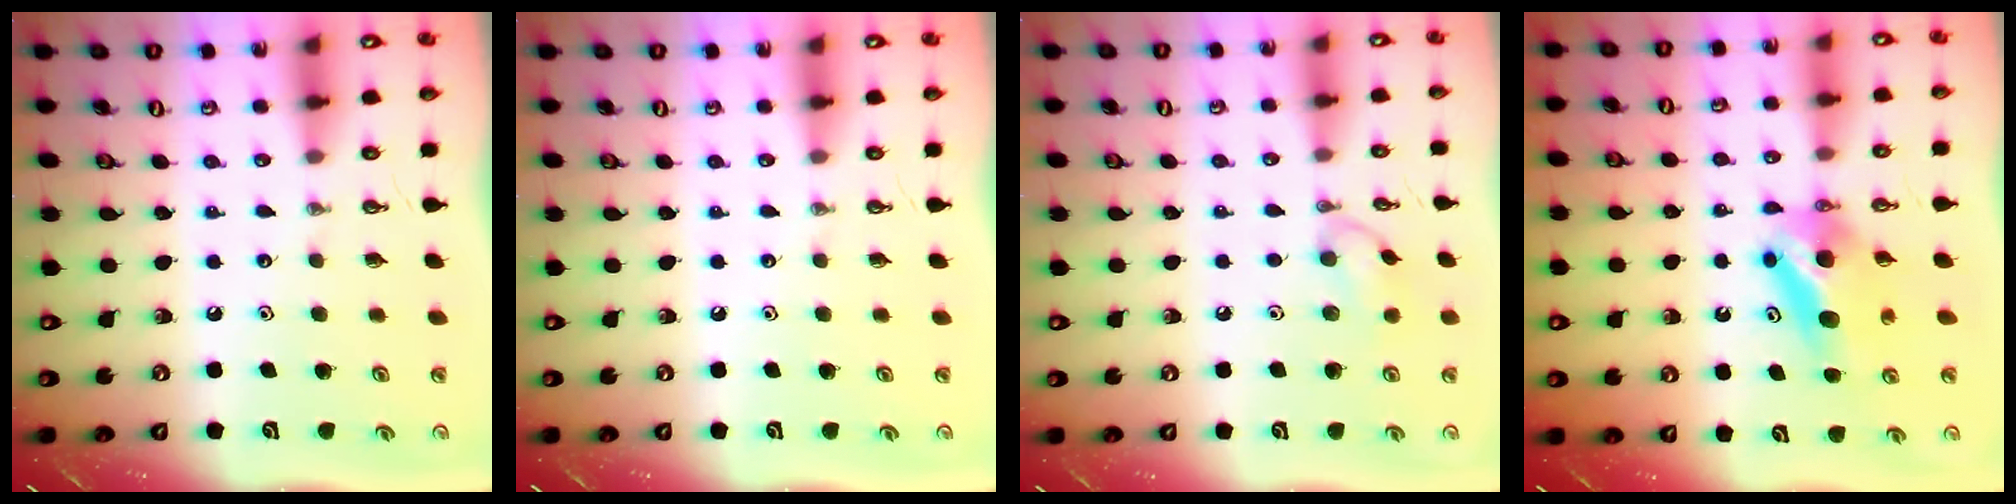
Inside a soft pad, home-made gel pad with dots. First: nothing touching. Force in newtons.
{"total": 0.0}
{"total": 7.9, "press": 7.9, "slide": 0.4}
{"total": 6.5, "press": 6.4, "slide": 1.3}